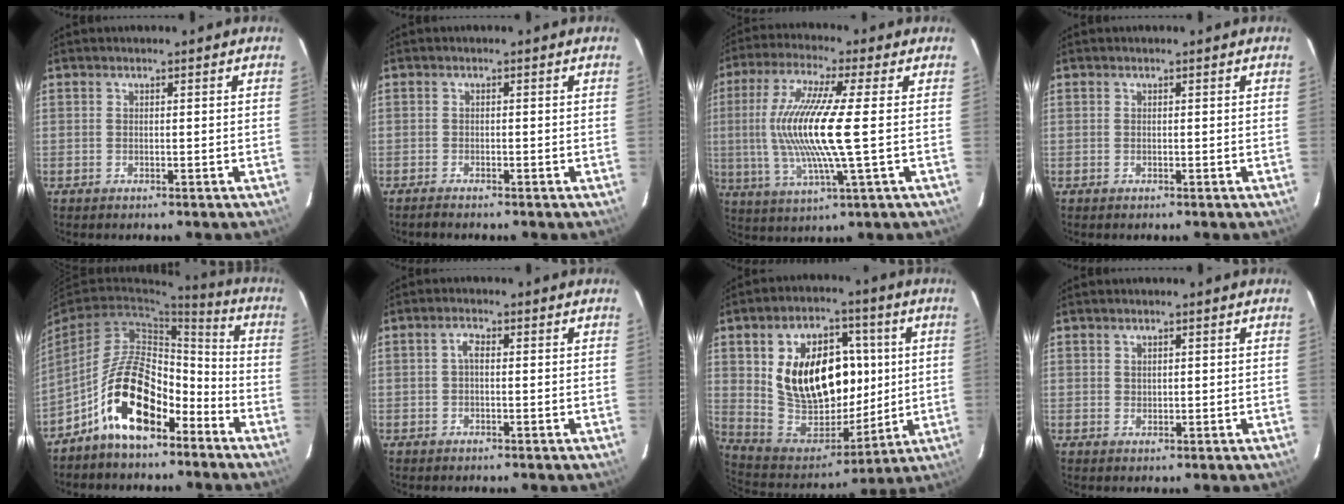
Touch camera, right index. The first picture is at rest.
{"total": 1.8, "force": [-1.6, 0.2, 0.6], "torque": [-0.020, -0.008, -0.028]}
{"total": 15.2, "force": [0.0, 0.8, 15.1], "torque": [-0.298, -0.008, 0.003]}
{"total": 0.0}
{"total": 13.9, "force": [-8.4, 6.4, 9.1], "torque": [-0.164, 0.025, -0.142]}
{"total": 1.7, "force": [0.0, 0.8, 1.5], "torque": [-0.031, 0.008, -0.002]}
{"total": 21.3, "force": [4.2, 14.0, 15.5], "torque": [-0.295, 0.016, 0.097]}
{"total": 1.0, "force": [0.6, 0.7, 0.3], "torque": [-0.002, 0.002, 0.012]}